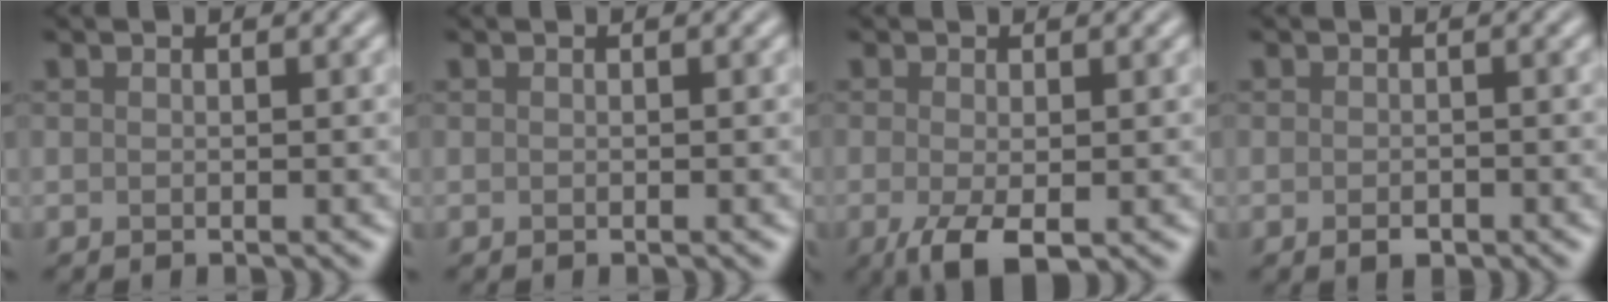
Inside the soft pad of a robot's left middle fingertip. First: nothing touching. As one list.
[{"total": 0.0}, {"total": 2.8, "force": [-1.6, 0.5, 2.3], "torque": [-0.057, -0.004, -0.016]}, {"total": 1.1, "force": [-1.1, 0.1, 0.0], "torque": [-0.011, 0.003, -0.007]}]